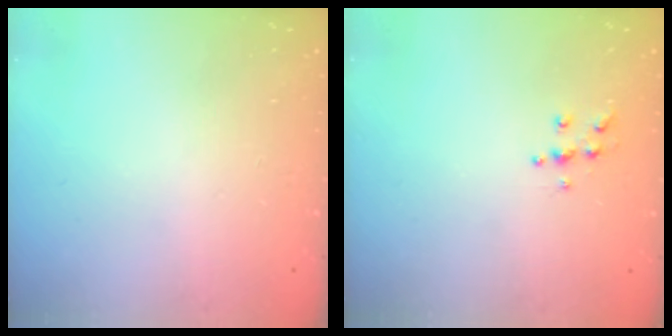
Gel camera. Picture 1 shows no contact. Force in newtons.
{"total": 5.9, "press": 5.9, "slide": 0.5}